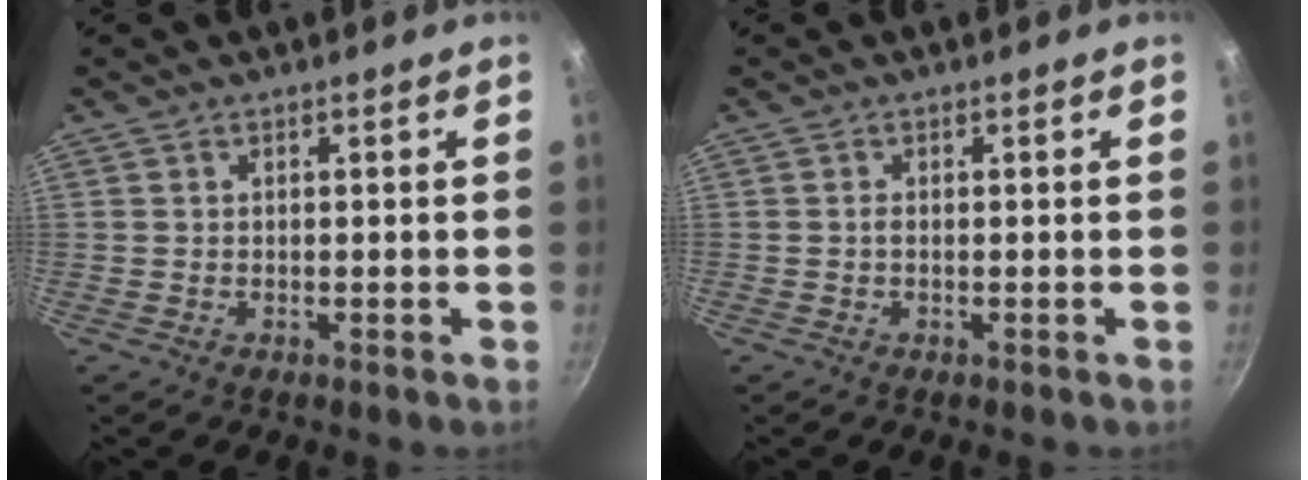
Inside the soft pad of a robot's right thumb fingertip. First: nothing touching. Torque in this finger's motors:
{"motor_torque": [0.28, 0.00, 0.40, 0.38, 0.01]}